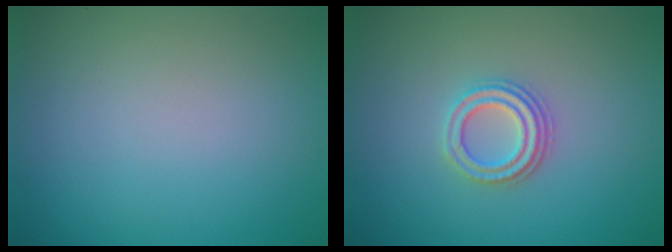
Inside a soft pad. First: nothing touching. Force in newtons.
{"total": 2.7, "press": 2.5, "slide": 1.2}